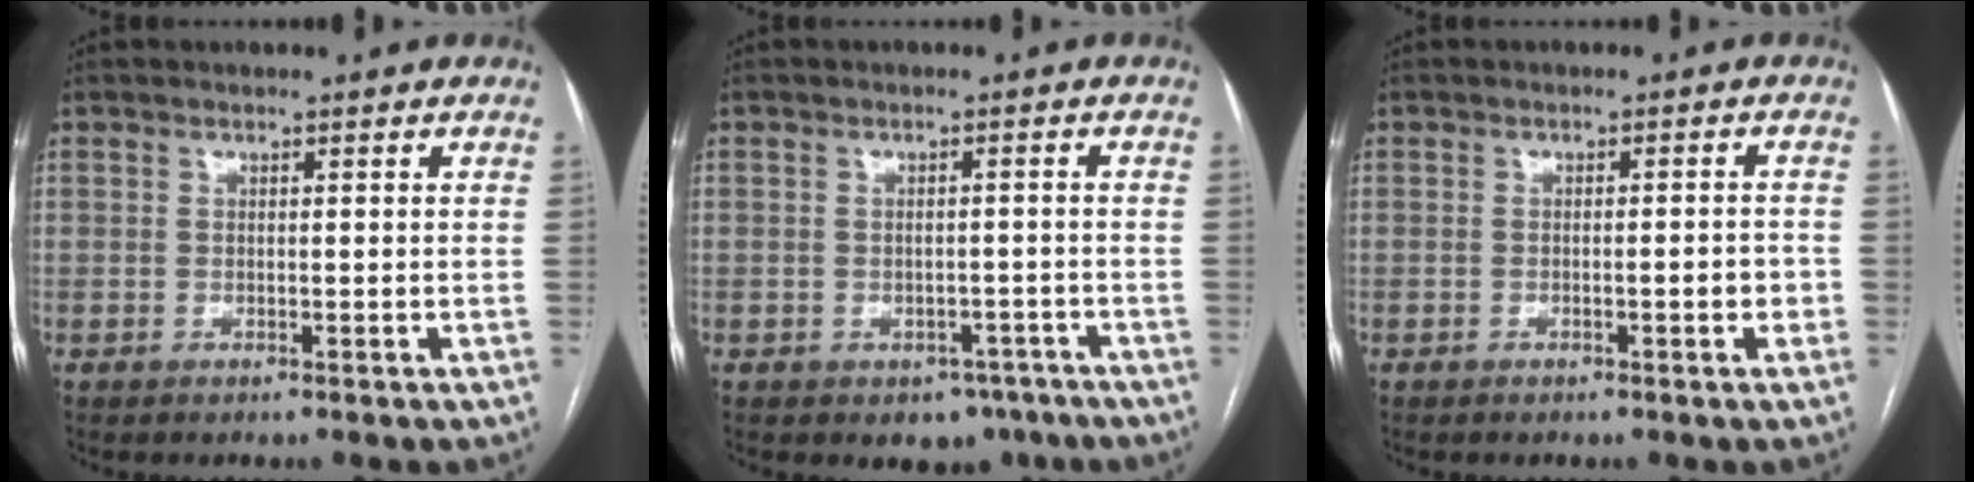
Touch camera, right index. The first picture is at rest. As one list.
[{"total": 4.4, "force": [-2.8, 3.0, 1.5], "torque": [-0.006, 0.012, -0.028]}, {"total": 2.3, "force": [-0.8, 0.4, 2.1], "torque": [-0.029, 0.007, -0.009]}]